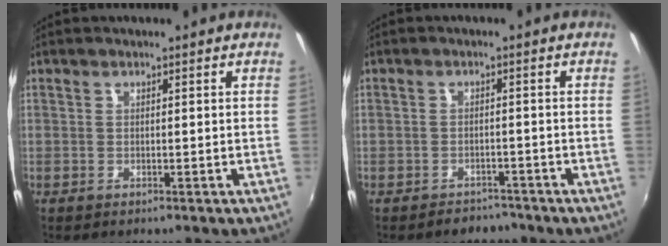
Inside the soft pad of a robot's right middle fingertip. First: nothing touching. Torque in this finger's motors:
{"motor_torque": [0.24, -0.52, 0.03, 0.01]}